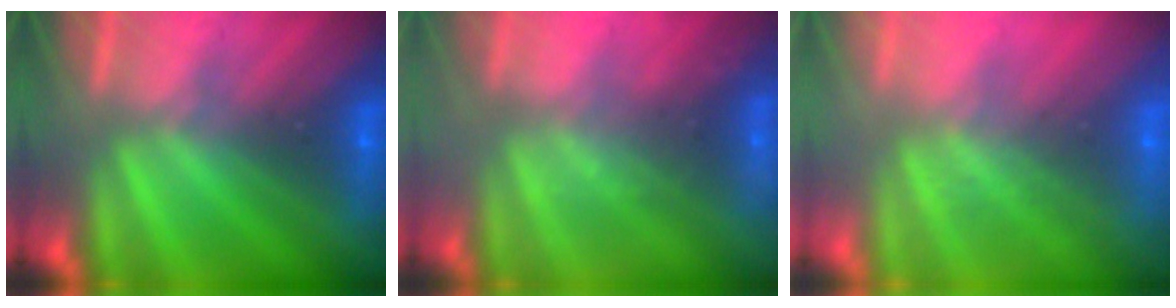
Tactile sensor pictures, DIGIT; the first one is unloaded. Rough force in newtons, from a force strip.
{"total": 2.2}
{"total": 8.1}